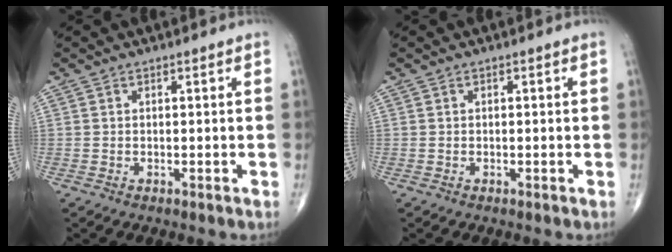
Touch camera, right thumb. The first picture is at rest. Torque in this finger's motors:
{"motor_torque": [-0.06, -0.20, -0.14, -0.02, -0.01]}